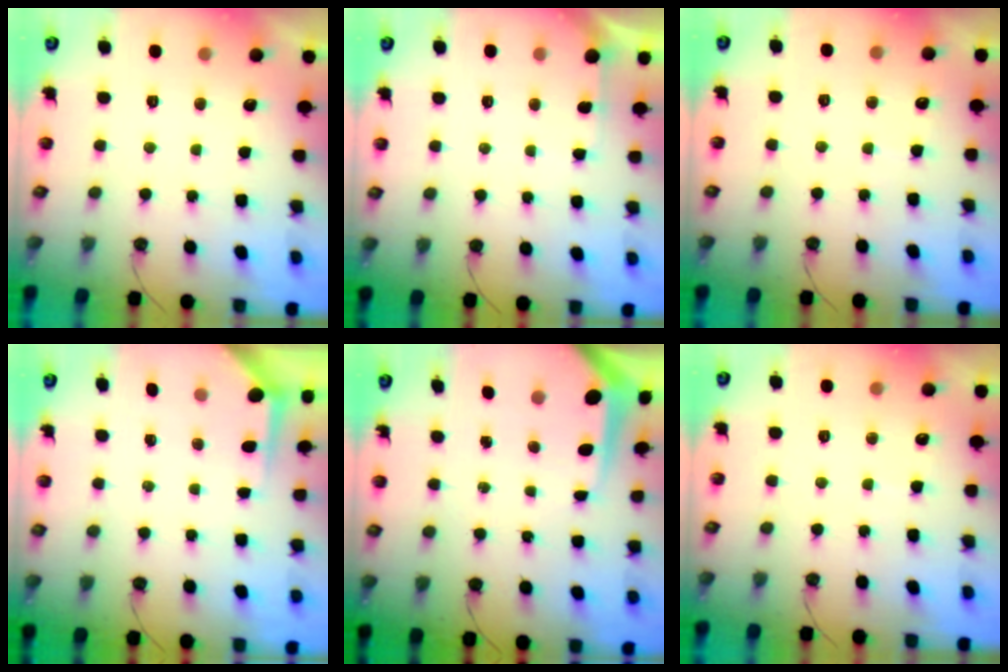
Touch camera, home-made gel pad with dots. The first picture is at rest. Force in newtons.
{"total": 2.9, "press": 2.9, "slide": 0.3}
{"total": 2.7, "press": 2.7, "slide": 0.3}
{"total": 3.6, "press": 3.5, "slide": 0.4}
{"total": 6.4, "press": 6.4, "slide": 0.7}
{"total": 2.7, "press": 2.7, "slide": 0.3}